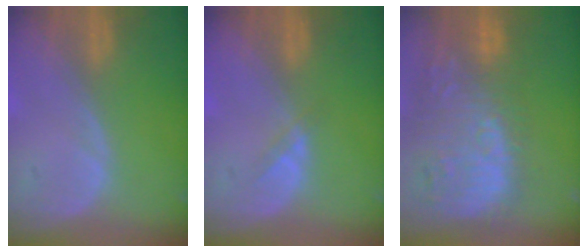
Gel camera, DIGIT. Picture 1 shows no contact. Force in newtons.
{"total": 1.4, "press": 1.1, "slide": 0.8}
{"total": 12.9, "press": 11.7, "slide": 5.4}